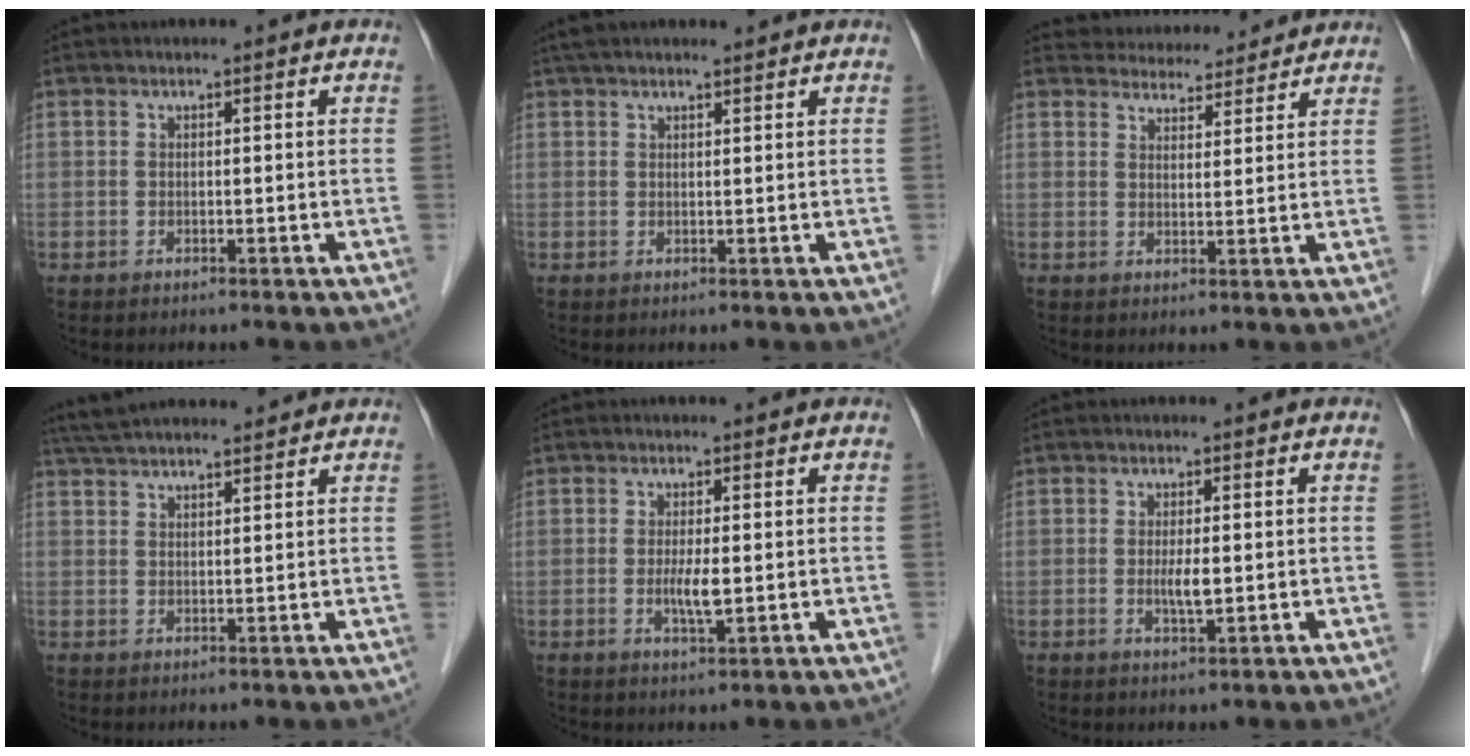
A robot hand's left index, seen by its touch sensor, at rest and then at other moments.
{"total": 7.0, "force": [6.0, 1.2, 3.4], "torque": [-0.053, 0.036, 0.094]}
{"total": 8.7, "force": [8.4, 2.0, 1.0], "torque": [-0.004, 0.015, 0.108]}
{"total": 13.3, "force": [12.0, 2.0, 5.4], "torque": [-0.093, 0.042, 0.190]}
{"total": 3.1, "force": [-0.2, 0.5, 3.1], "torque": [-0.062, -0.006, -0.001]}
{"total": 2.6, "force": [0.0, 0.5, 2.5], "torque": [-0.051, -0.004, 0.000]}